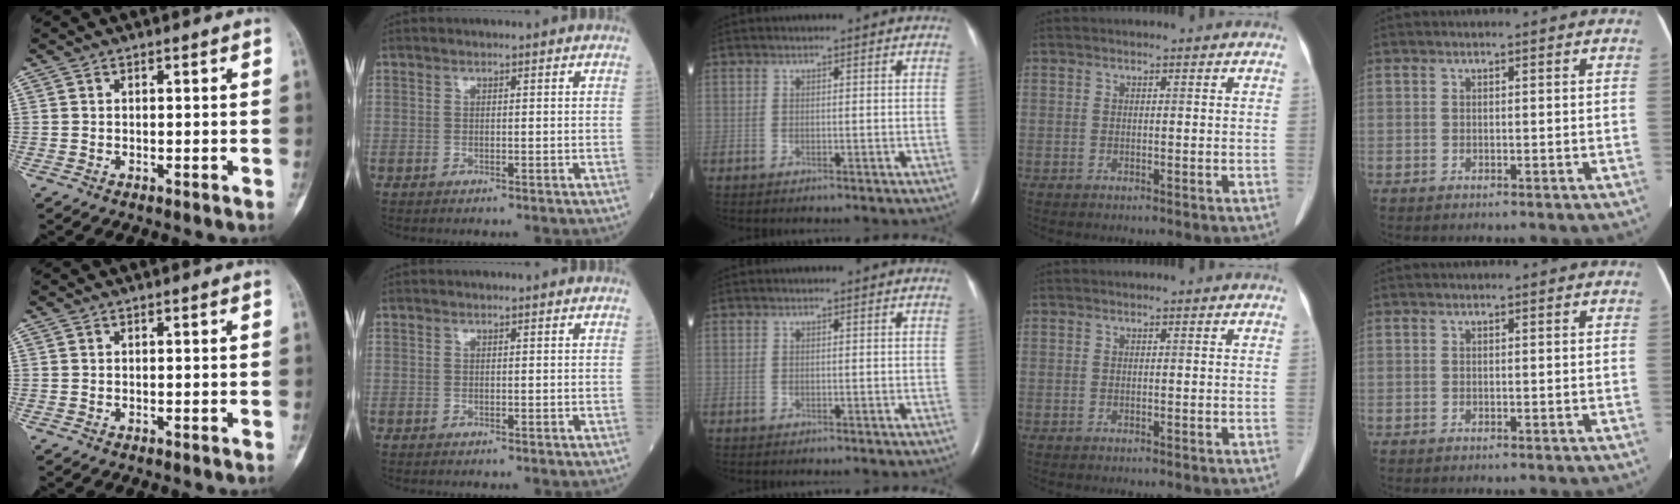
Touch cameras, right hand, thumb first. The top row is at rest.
{}